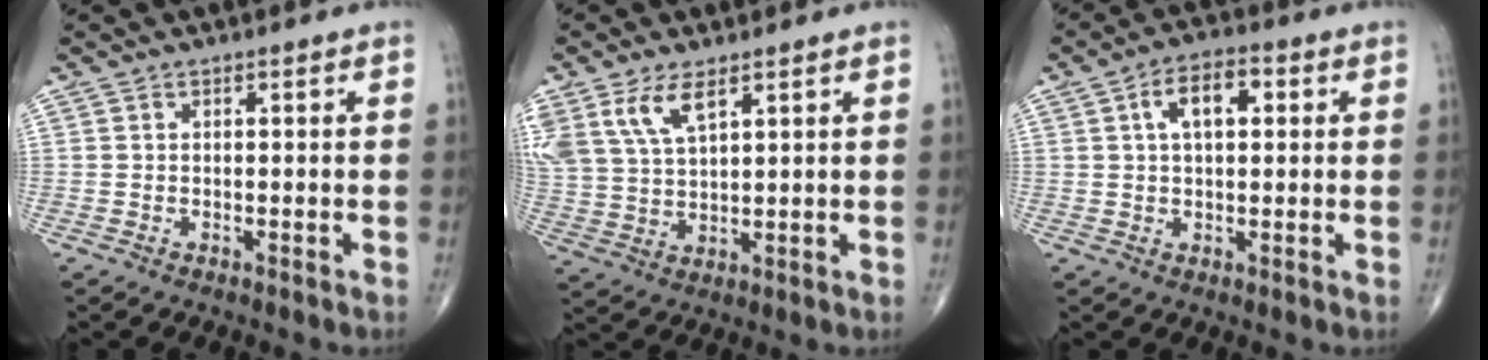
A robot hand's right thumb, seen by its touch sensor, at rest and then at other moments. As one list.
[{"total": 9.6, "force": [5.4, 4.3, 6.7], "torque": [-0.140, -0.011, 0.117]}, {"total": 7.4, "force": [1.9, 3.9, 6.0], "torque": [-0.094, 0.013, 0.027]}]